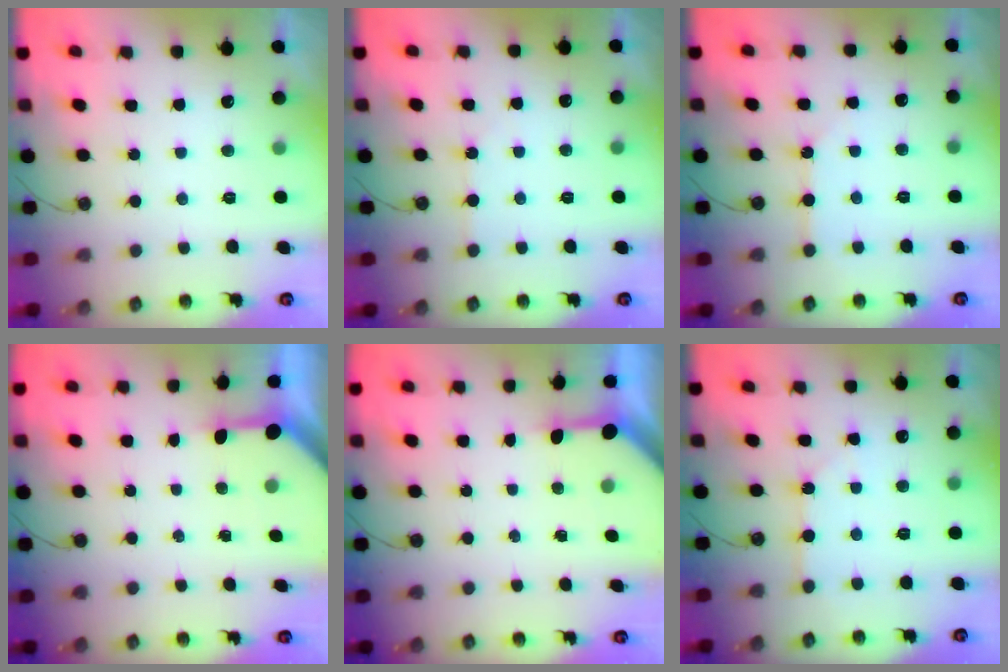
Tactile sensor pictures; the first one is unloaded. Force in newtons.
{"total": 1.9, "press": 1.8, "slide": 0.4}
{"total": 2.4, "press": 2.4, "slide": 0.2}
{"total": 3.2, "press": 3.2, "slide": 0.4}
{"total": 3.3, "press": 3.2, "slide": 0.3}
{"total": 4.3, "press": 4.3, "slide": 0.4}